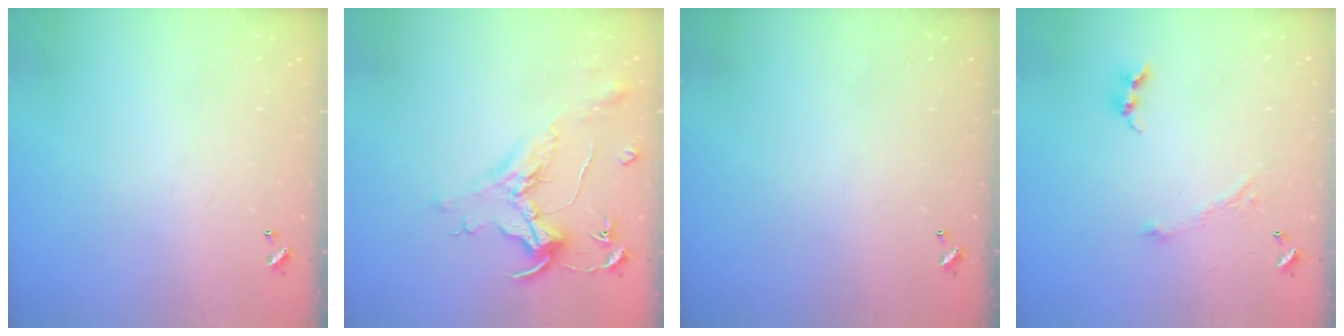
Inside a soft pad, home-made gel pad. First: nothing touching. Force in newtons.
{"total": 1.6, "press": 1.4, "slide": 0.7}
{"total": 0.0}
{"total": 2.9, "press": 2.8, "slide": 0.4}